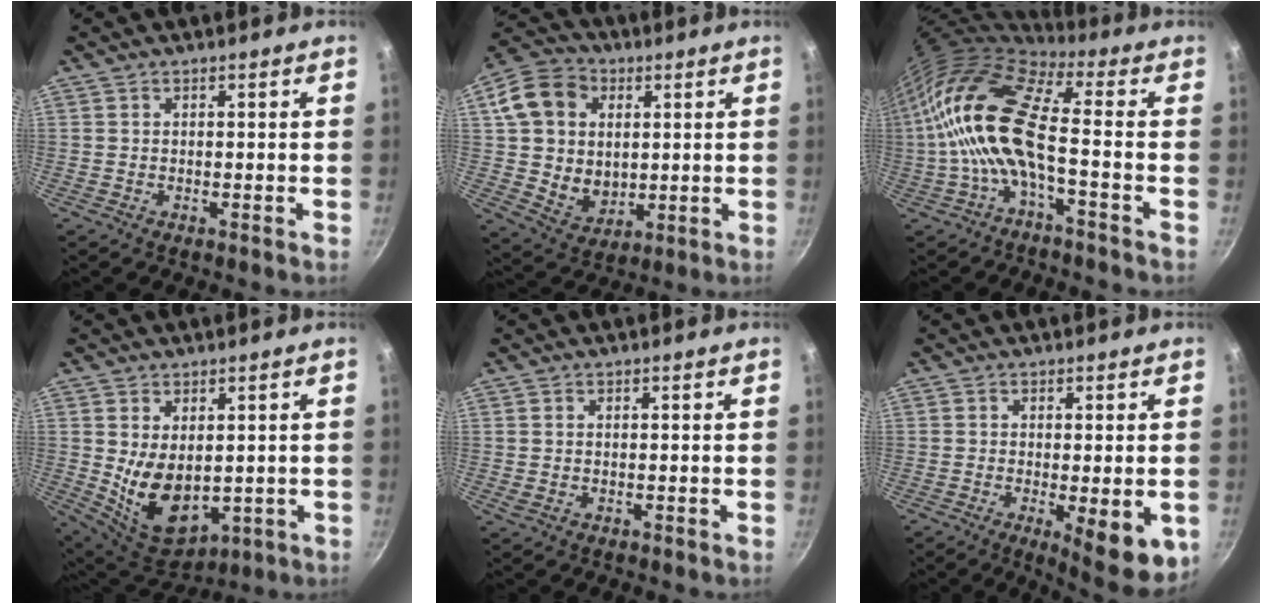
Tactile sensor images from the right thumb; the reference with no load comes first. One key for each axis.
{"total": 15.7, "fx": 3.7, "fy": 12.6, "fz": 8.6, "tx": -0.123, "ty": -0.005, "tz": 0.067}
{"total": 16.8, "fx": -2.6, "fy": 5.6, "fz": 15.6, "tx": -0.334, "ty": 0.054, "tz": -0.059}
{"total": 11.9, "fx": -0.3, "fy": 7.4, "fz": 9.4, "tx": -0.141, "ty": -0.015, "tz": 0.028}
{"total": 0.9, "fx": 0.0, "fy": 0.6, "fz": 0.6, "tx": -0.020, "ty": 0.003, "tz": 0.005}
{"total": 10.3, "fx": -3.2, "fy": 3.3, "fz": 9.2, "tx": -0.120, "ty": -0.020, "tz": -0.038}